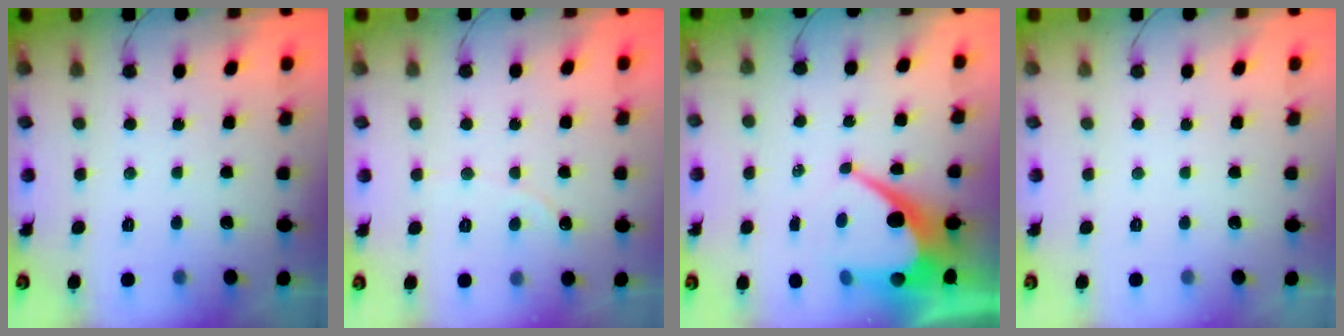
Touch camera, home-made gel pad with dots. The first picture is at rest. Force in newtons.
{"total": 0.0}
{"total": 10.3, "press": 10.3, "slide": 0.5}
{"total": 0.0}